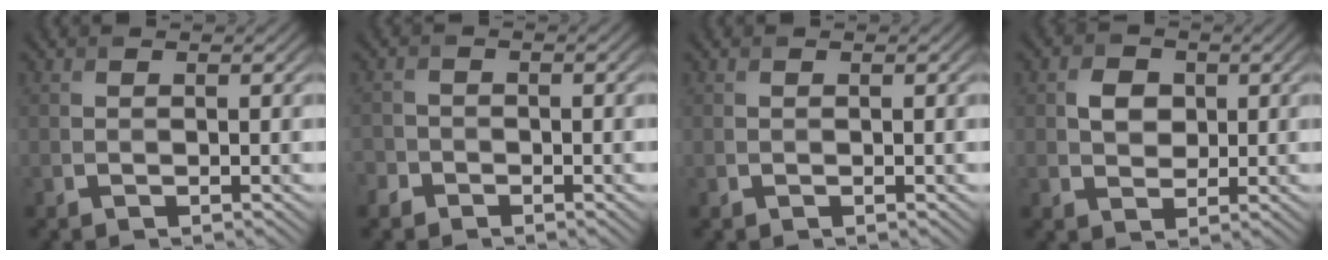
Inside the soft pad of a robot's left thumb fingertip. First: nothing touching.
{"total": 2.2, "force": [-1.5, 1.6, 0.2], "torque": [-0.002, 0.002, -0.033]}
{"total": 0.0}
{"total": 3.3, "force": [0.4, 2.7, 1.9], "torque": [-0.040, 0.005, -0.004]}